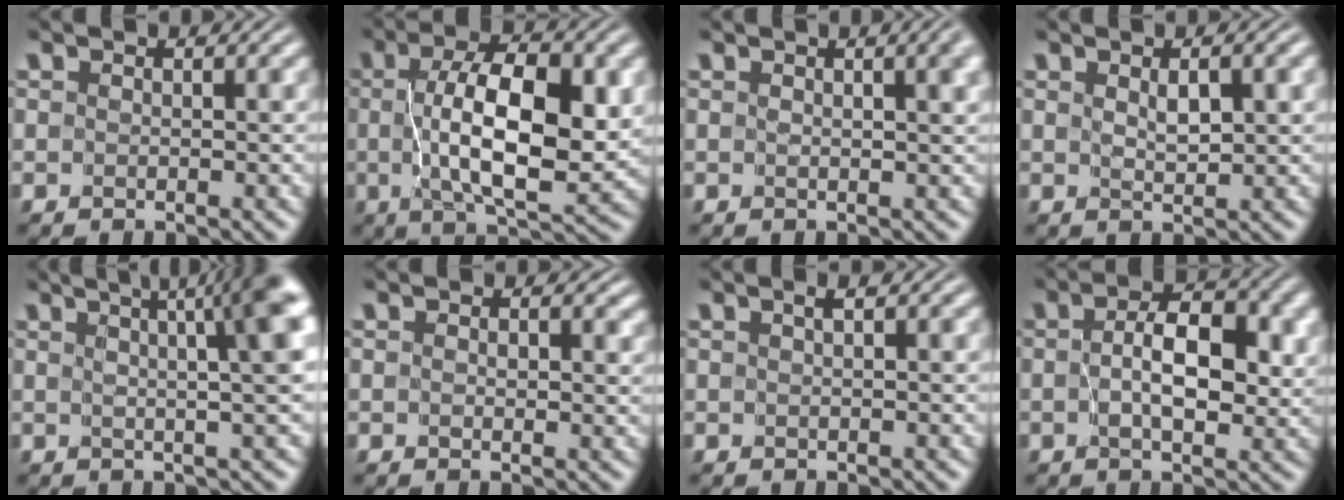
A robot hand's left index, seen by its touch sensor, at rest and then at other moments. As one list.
[{"total": 9.9, "force": [0.4, 3.8, 9.1], "torque": [-0.147, 0.002, 0.008]}, {"total": 2.7, "force": [0.9, 0.7, 2.4], "torque": [-0.016, 0.008, 0.008]}, {"total": 1.9, "force": [0.8, 0.5, 1.6], "torque": [-0.031, -0.002, 0.020]}, {"total": 8.6, "force": [2.5, 1.7, 8.0], "torque": [-0.048, 0.028, 0.016]}, {"total": 1.4, "force": [0.4, 0.8, 1.0], "torque": [-0.011, -0.003, 0.007]}, {"total": 0.7, "force": [0.5, -0.1, 0.5], "torque": [-0.009, 0.001, 0.008]}, {"total": 5.3, "force": [0.3, 2.3, 4.7], "torque": [-0.073, 0.001, 0.002]}]